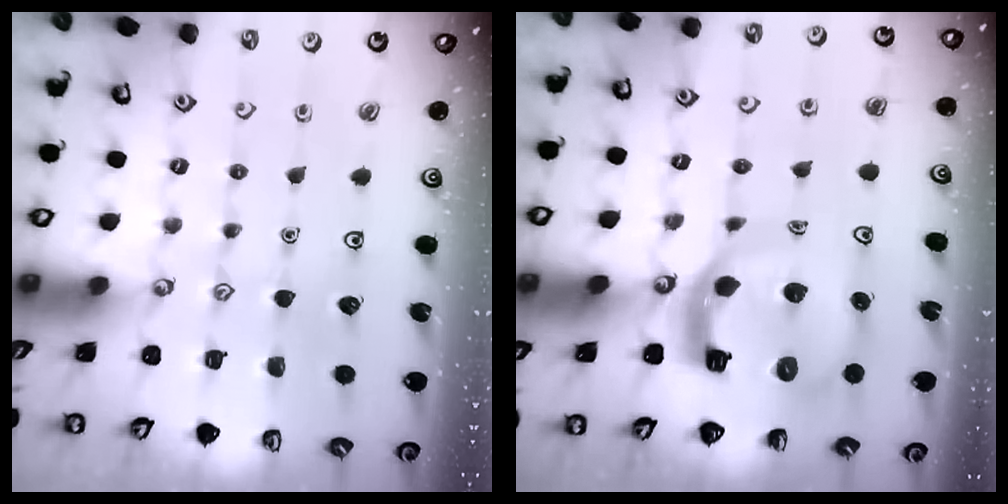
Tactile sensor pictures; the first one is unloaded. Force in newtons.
{"total": 11.1, "press": 11.0, "slide": 1.5}